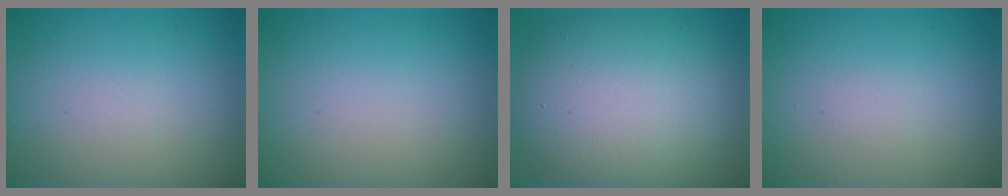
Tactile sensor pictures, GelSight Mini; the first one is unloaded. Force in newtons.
{"total": 0.0}
{"total": 10.6, "press": 10.6, "slide": 0.7}
{"total": 0.6, "press": 0.6, "slide": 0.1}